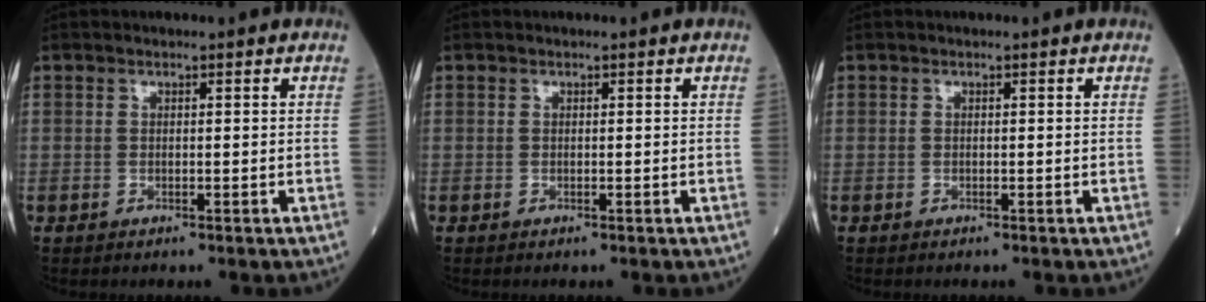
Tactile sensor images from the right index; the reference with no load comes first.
{"total": 0.0}
{"total": 0.0}